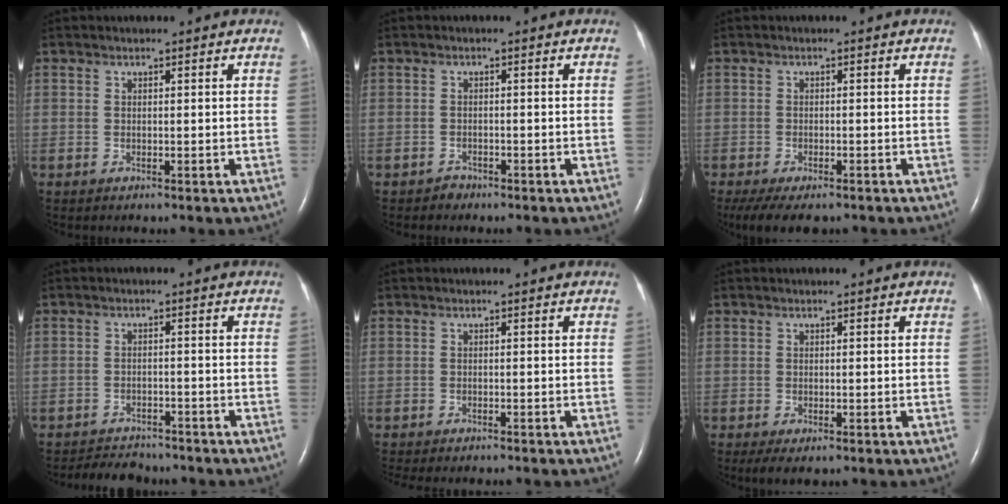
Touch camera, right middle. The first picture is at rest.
{"total": 1.1, "force": [-0.9, 0.6, -0.2], "torque": [0.001, 0.002, -0.020]}
{"total": 8.3, "force": [-6.2, 3.1, 4.6], "torque": [-0.076, -0.010, -0.094]}
{"total": 5.2, "force": [-5.0, 1.5, 0.5], "torque": [-0.014, -0.007, -0.076]}
{"total": 6.9, "force": [-6.1, 1.2, 3.0], "torque": [-0.034, -0.006, -0.083]}
{"total": 2.9, "force": [-1.8, 1.1, 2.0], "torque": [-0.036, -0.008, -0.024]}